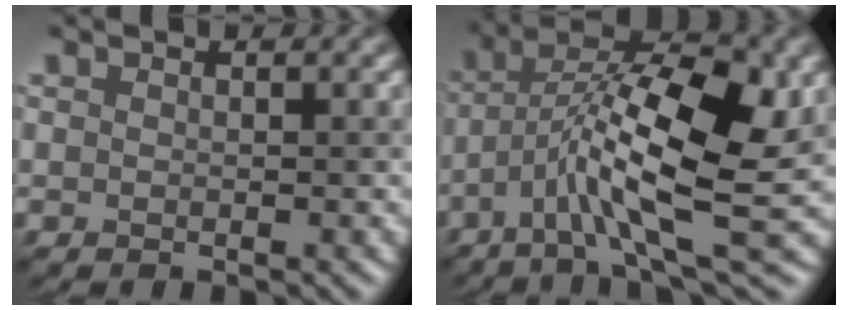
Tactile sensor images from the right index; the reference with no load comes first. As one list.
[{"total": 10.1, "force": [-2.2, 3.0, 9.4], "torque": [-0.165, 0.013, -0.050]}]